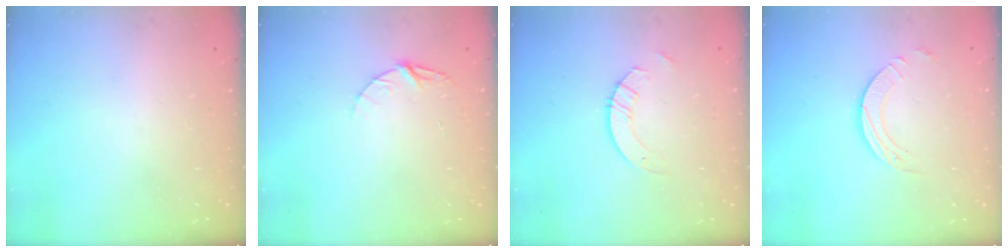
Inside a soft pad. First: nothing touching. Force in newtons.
{"total": 5.0, "press": 5.0, "slide": 0.5}
{"total": 4.0, "press": 4.0, "slide": 0.4}
{"total": 3.8, "press": 3.8, "slide": 0.3}